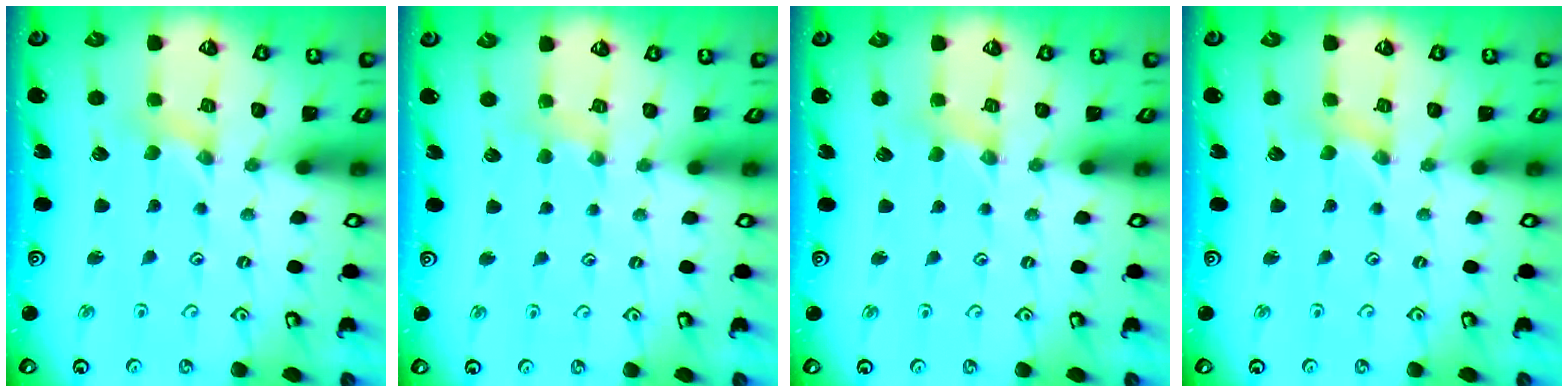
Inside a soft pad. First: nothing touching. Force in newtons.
{"total": 3.4, "press": 3.4, "slide": 0.6}
{"total": 1.6, "press": 1.6, "slide": 0.3}
{"total": 0.0}